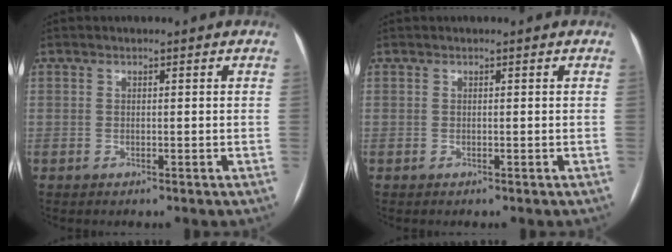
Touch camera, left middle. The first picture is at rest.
{"total": 0.0}